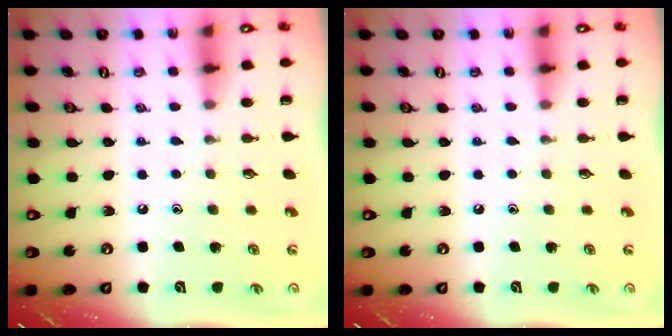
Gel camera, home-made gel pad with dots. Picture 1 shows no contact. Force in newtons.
{"total": 0.0}